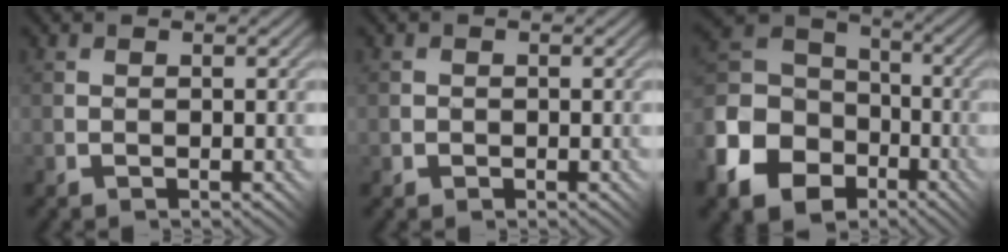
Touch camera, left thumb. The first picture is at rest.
{"total": 1.0, "force": [-0.1, 0.9, -0.2], "torque": [0.016, 0.006, -0.003]}
{"total": 15.3, "force": [-6.7, 11.6, 7.4], "torque": [-0.233, -0.035, -0.122]}